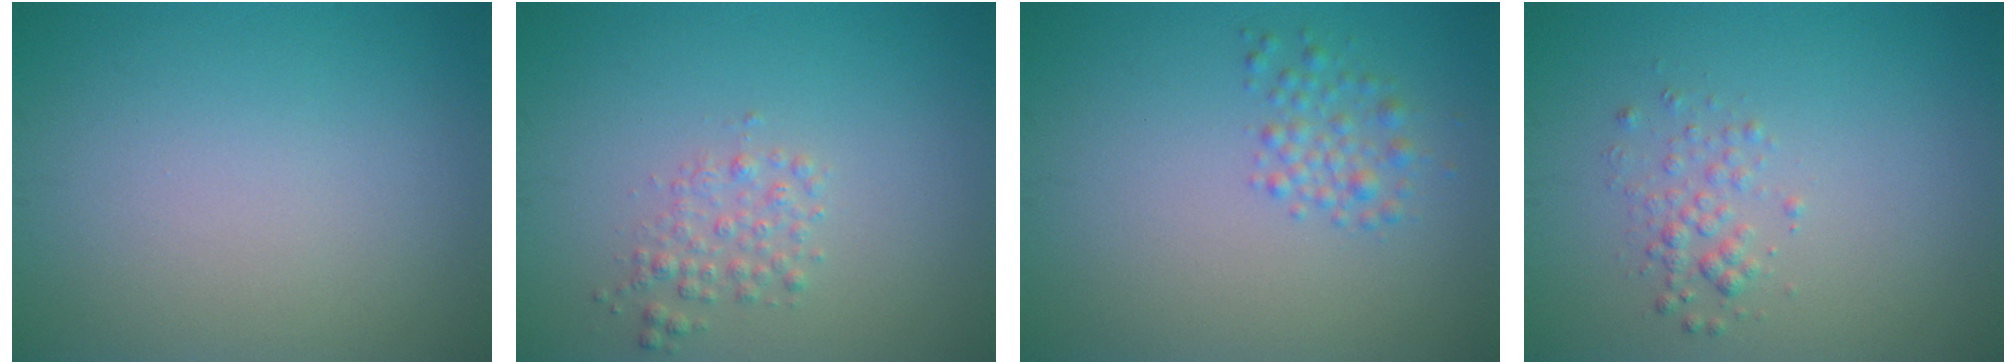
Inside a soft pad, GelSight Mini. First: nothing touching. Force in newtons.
{"total": 1.7, "press": 1.7, "slide": 0.1}
{"total": 1.8, "press": 1.8, "slide": 0.1}
{"total": 1.5, "press": 1.5, "slide": 0.1}